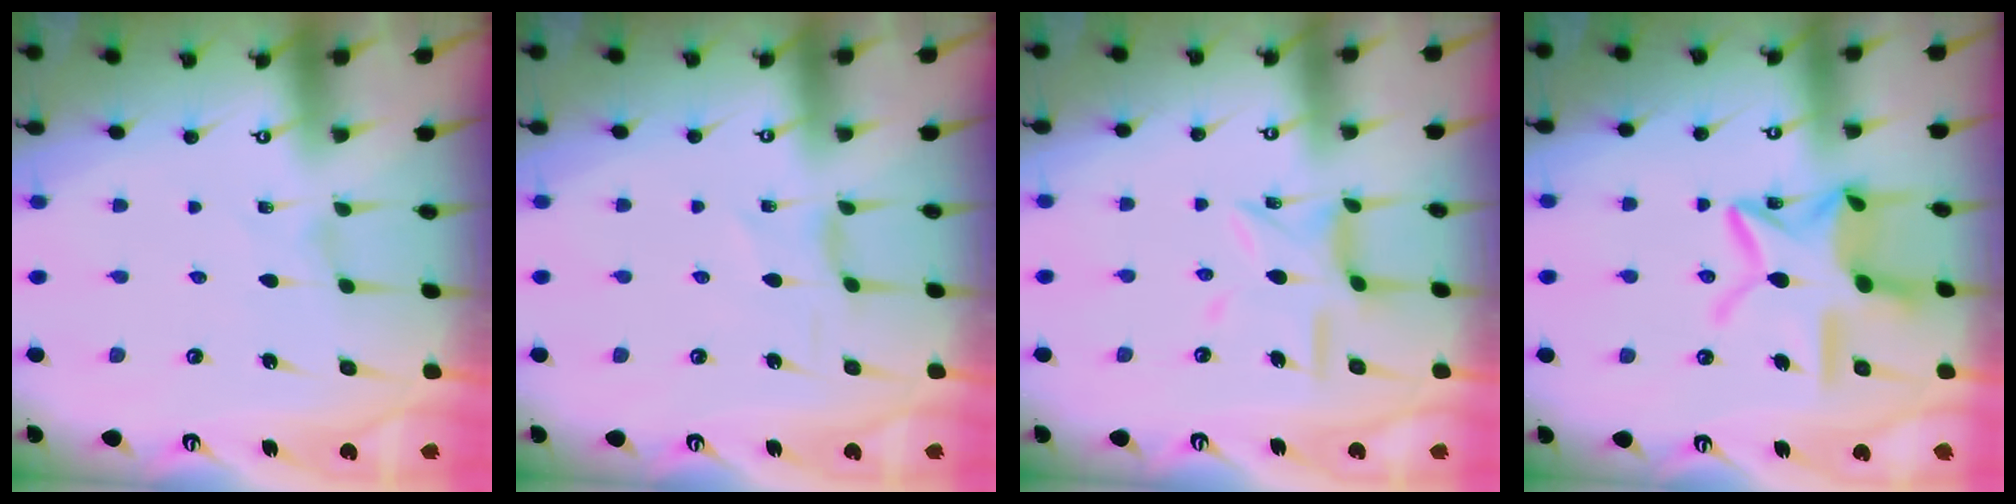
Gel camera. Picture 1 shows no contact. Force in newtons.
{"total": 2.2, "press": 2.2, "slide": 0.2}
{"total": 9.8, "press": 9.8, "slide": 0.8}
{"total": 15.6, "press": 15.5, "slide": 1.1}